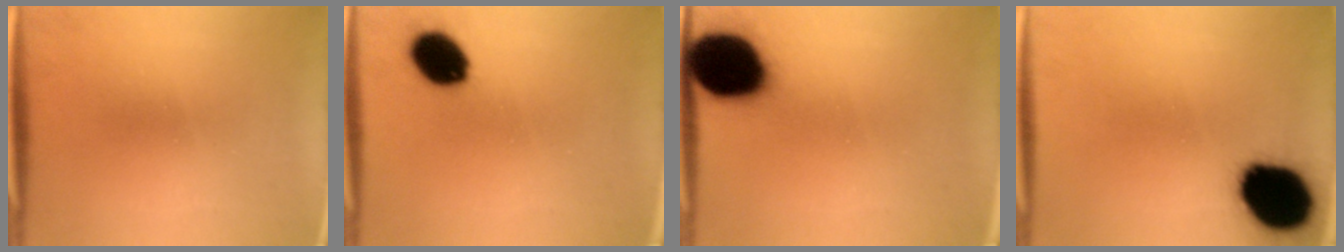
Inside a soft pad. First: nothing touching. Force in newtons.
{"total": 9.9}
{"total": 19.9}
{"total": 18.5}